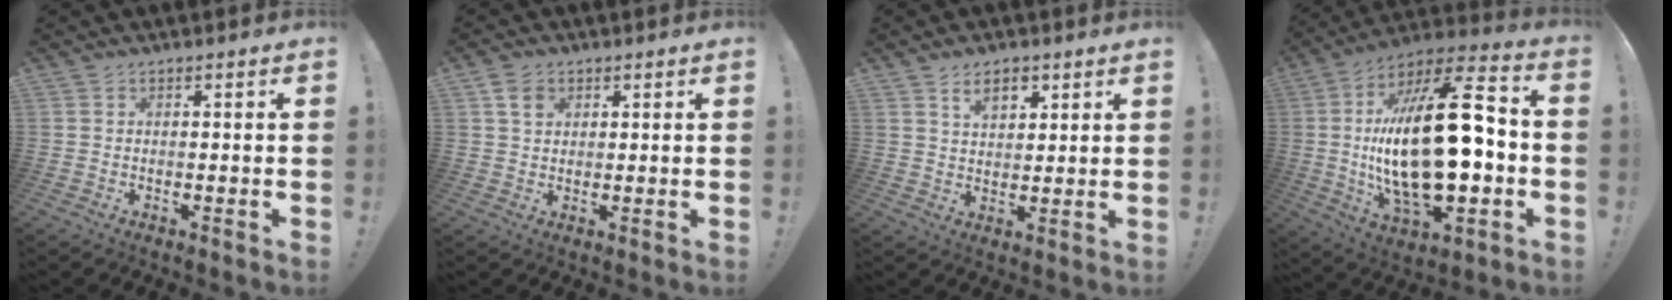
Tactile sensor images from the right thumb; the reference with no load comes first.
{"total": 4.2, "force": [1.9, 3.1, 2.0], "torque": [-0.027, -0.002, 0.035]}
{"total": 6.2, "force": [3.7, 3.5, 3.6], "torque": [-0.057, -0.008, 0.065]}
{"total": 31.3, "force": [-1.9, 13.2, 28.3], "torque": [-0.526, 0.009, -0.031]}